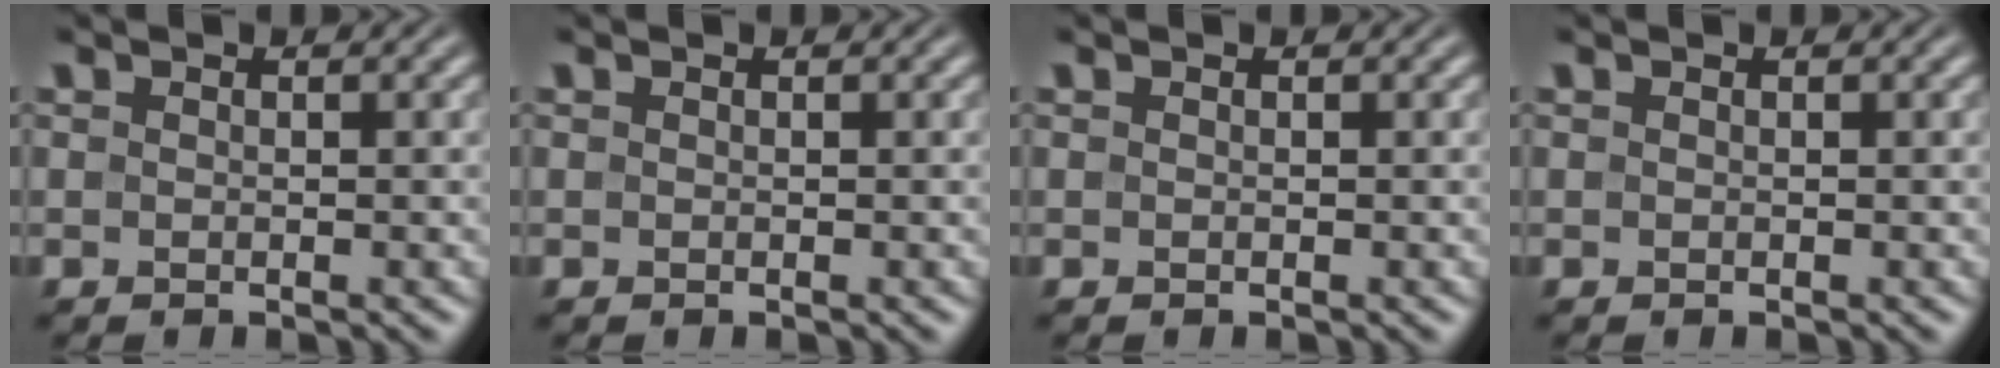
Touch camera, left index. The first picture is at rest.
{"total": 0.0}
{"total": 0.0}
{"total": 0.0}